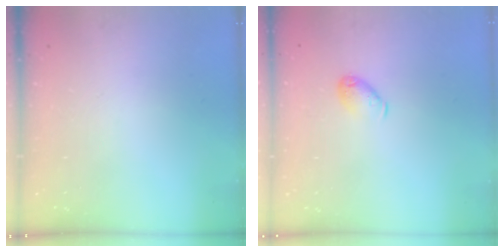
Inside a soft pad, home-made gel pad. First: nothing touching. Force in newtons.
{"total": 6.2, "press": 6.2, "slide": 0.7}